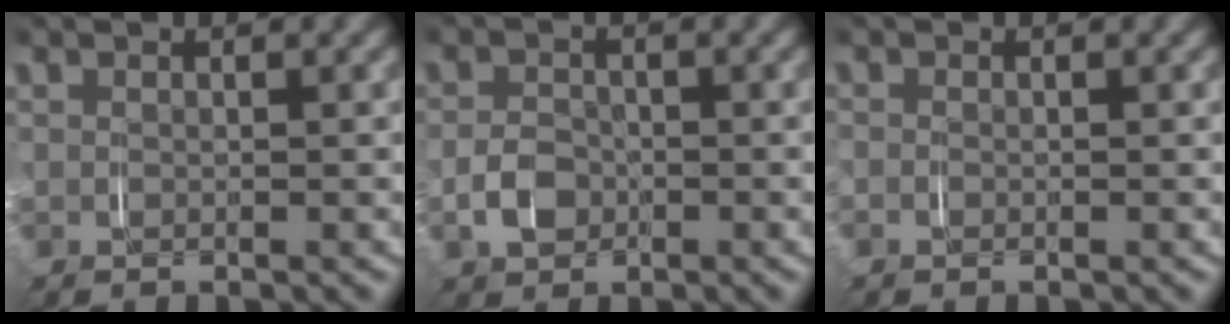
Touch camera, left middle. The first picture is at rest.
{"total": 2.1, "force": [-1.2, 1.5, 0.9], "torque": [-0.020, -0.006, -0.019]}
{"total": 0.8, "force": [-0.6, 0.4, -0.2], "torque": [-0.001, -0.005, -0.012]}